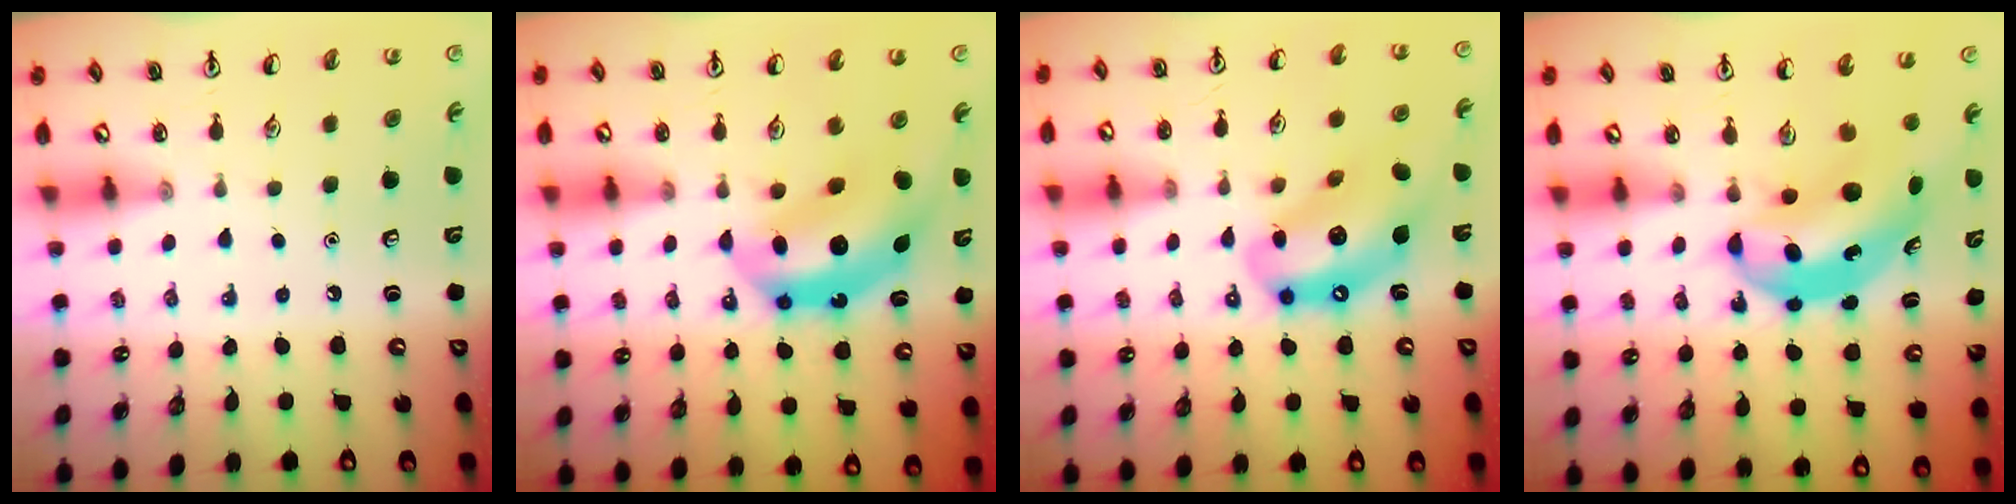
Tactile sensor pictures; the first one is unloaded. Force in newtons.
{"total": 10.9, "press": 10.4, "slide": 3.2}
{"total": 13.9, "press": 13.0, "slide": 4.8}
{"total": 6.6, "press": 6.4, "slide": 1.8}